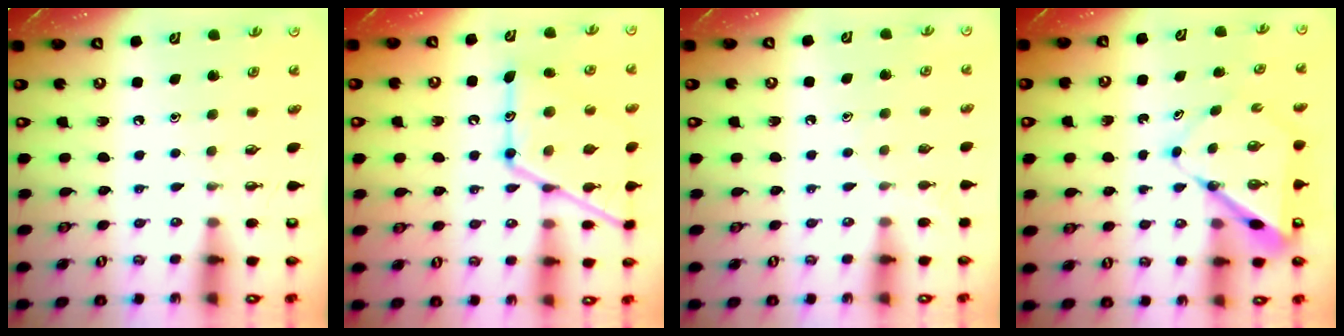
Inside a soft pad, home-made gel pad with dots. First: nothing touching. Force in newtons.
{"total": 19.2, "press": 19.1, "slide": 1.6}
{"total": 3.6, "press": 3.6, "slide": 0.4}
{"total": 8.9, "press": 8.9, "slide": 0.9}